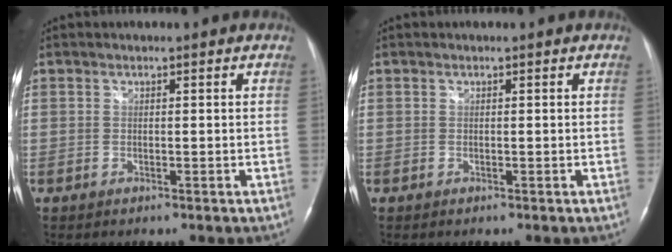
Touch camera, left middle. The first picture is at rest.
{"total": 0.0}